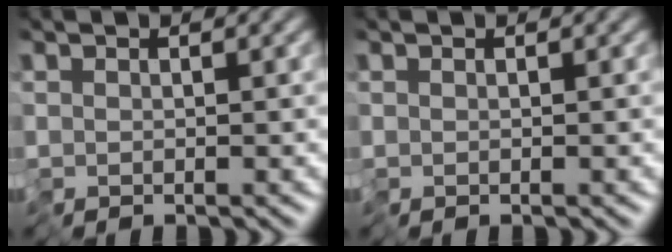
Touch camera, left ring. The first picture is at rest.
{"total": 0.0}